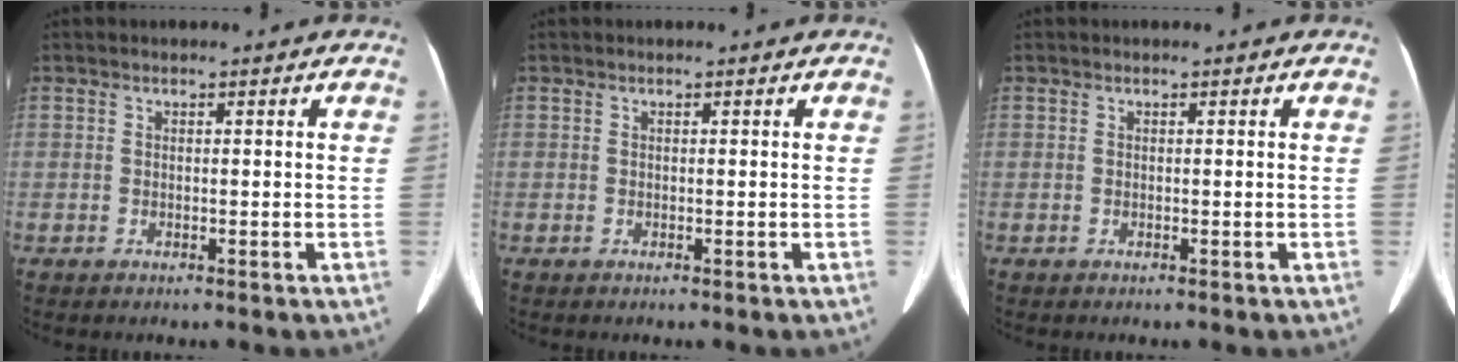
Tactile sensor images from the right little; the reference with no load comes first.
{"total": 0.0}
{"total": 0.0}